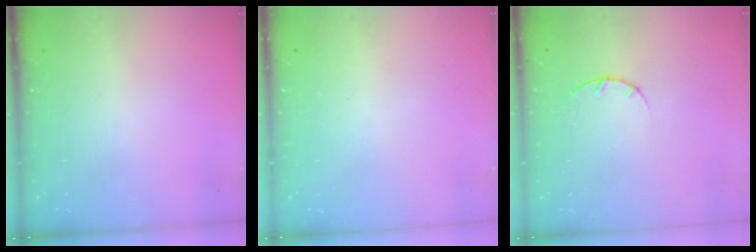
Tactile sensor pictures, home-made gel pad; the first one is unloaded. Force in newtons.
{"total": 0.0}
{"total": 3.6, "press": 3.5, "slide": 0.5}